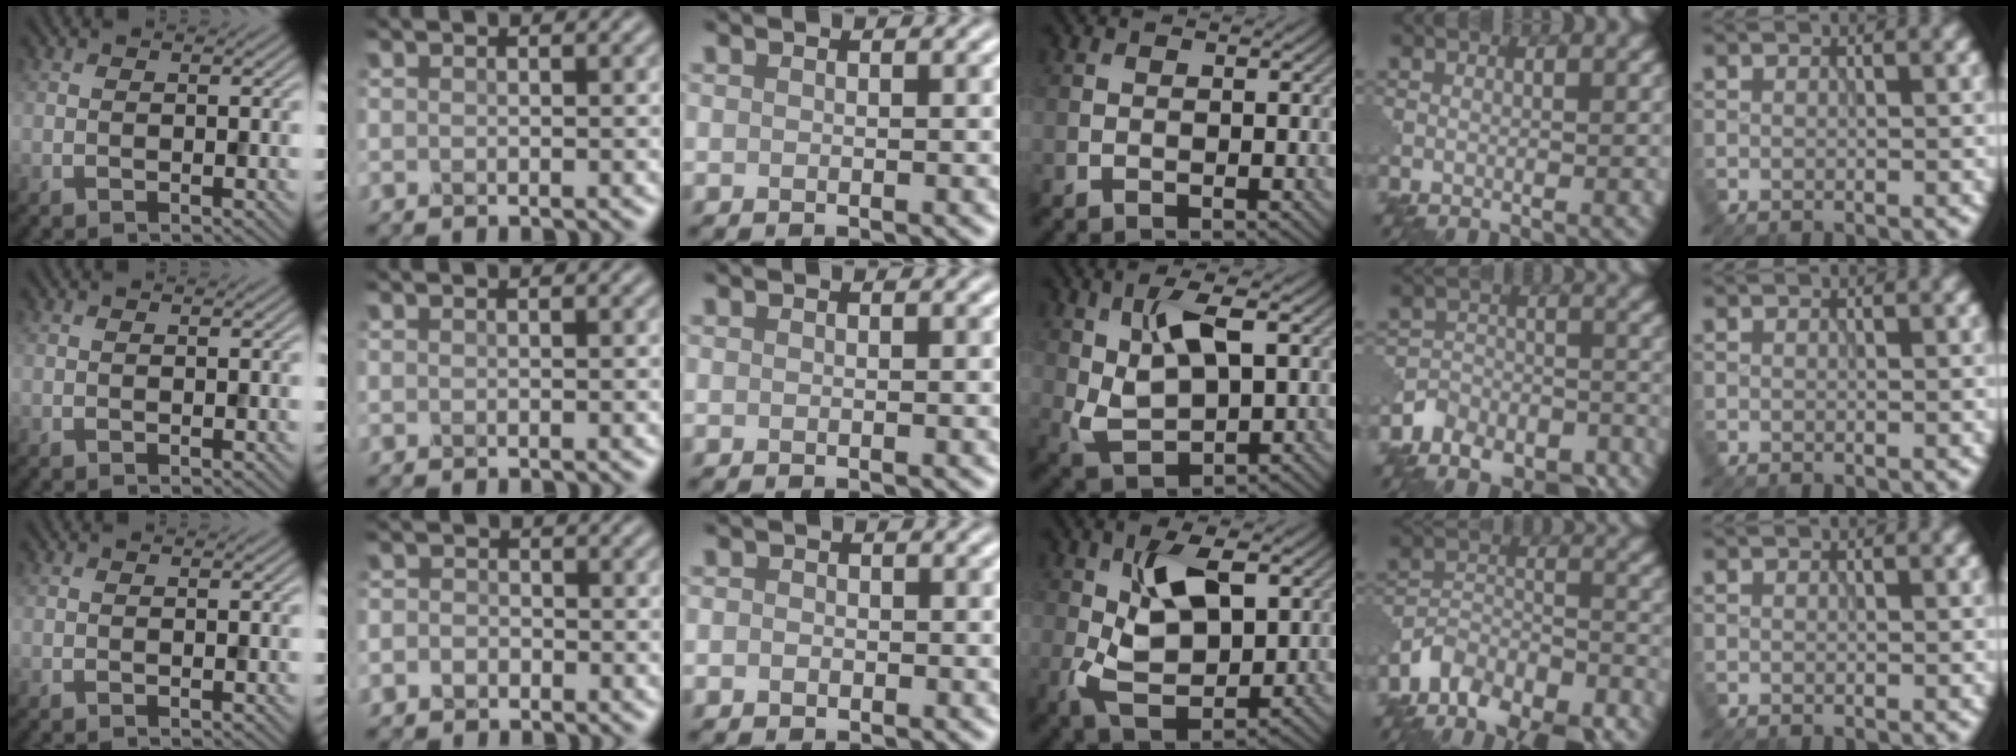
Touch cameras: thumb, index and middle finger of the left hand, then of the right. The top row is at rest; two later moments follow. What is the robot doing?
{"motion": "extract", "object": "pin"}